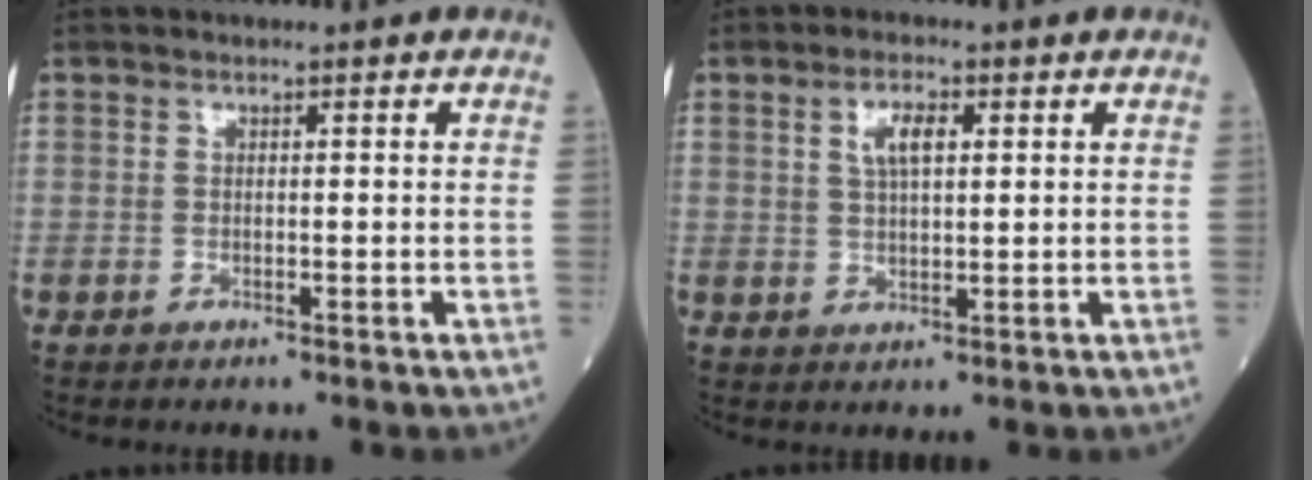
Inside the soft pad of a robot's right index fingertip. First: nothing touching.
{"total": 4.2, "force": [1.6, 1.4, 3.6], "torque": [-0.072, 0.005, 0.030]}